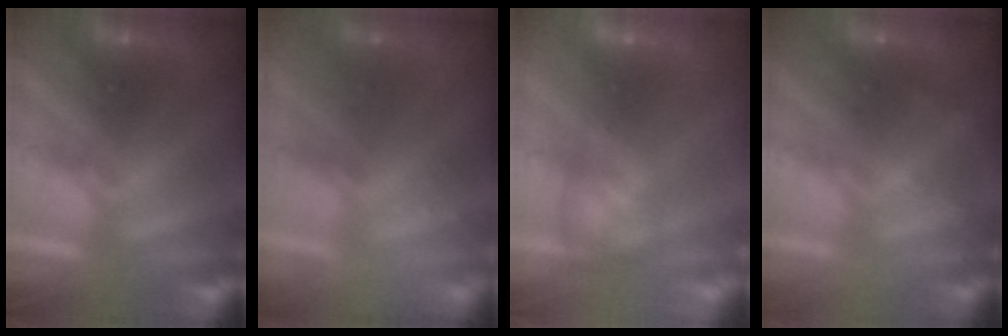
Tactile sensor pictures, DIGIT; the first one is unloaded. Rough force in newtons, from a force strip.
{"total": 2.3}
{"total": 5.9}
{"total": 2.2}